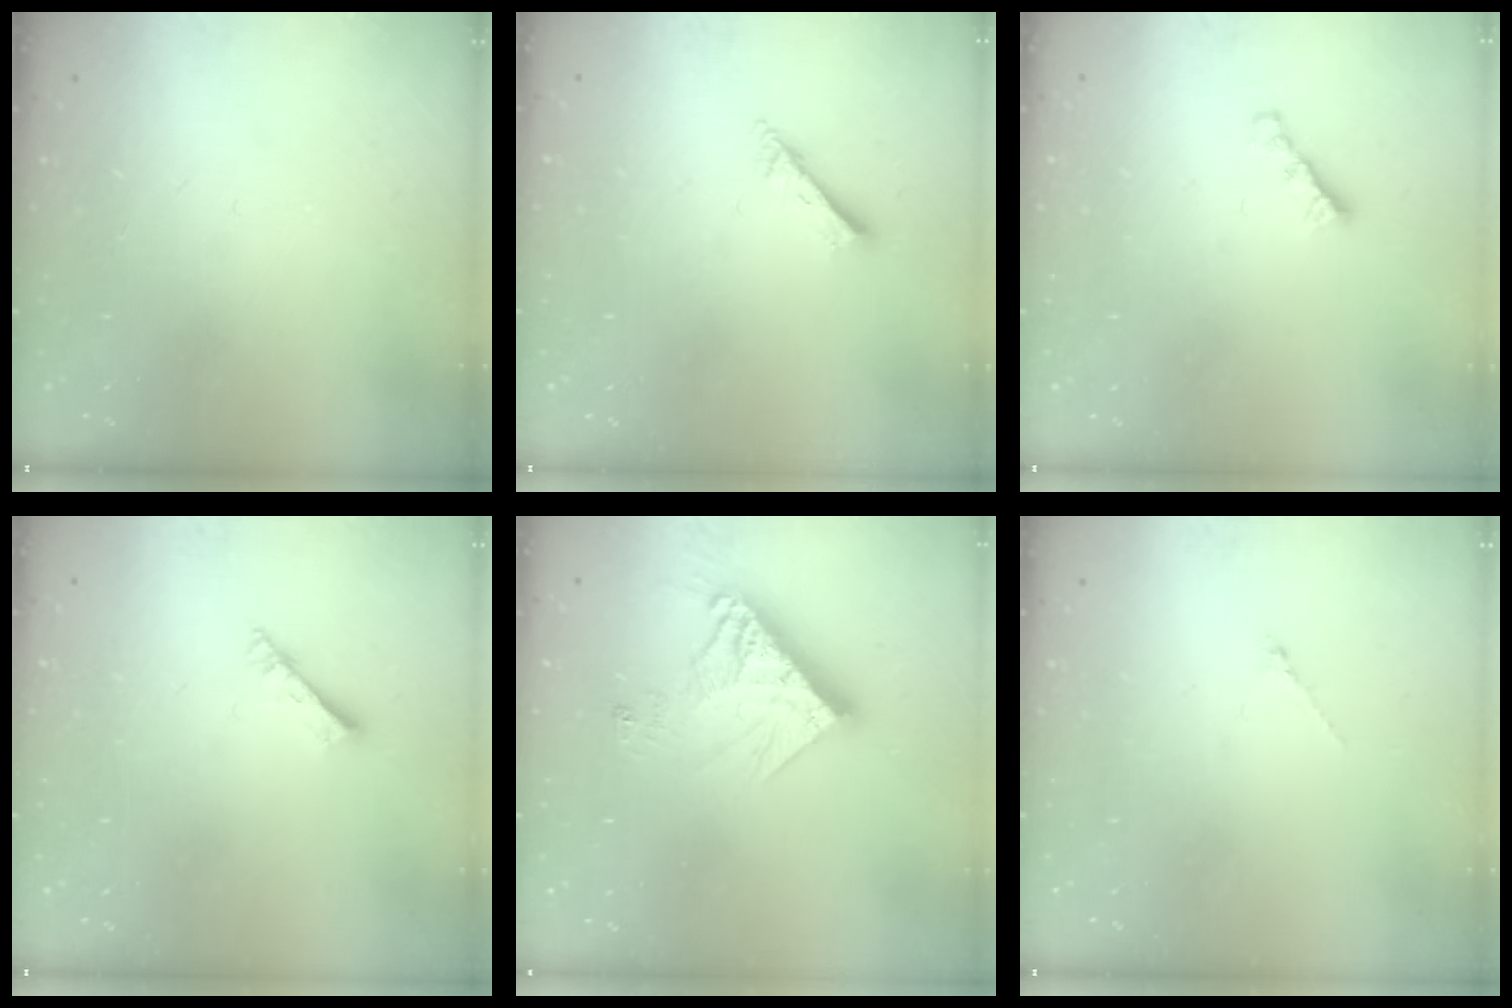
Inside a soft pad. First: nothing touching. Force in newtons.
{"total": 2.5, "press": 2.5, "slide": 0.2}
{"total": 3.0, "press": 3.0, "slide": 0.1}
{"total": 3.4, "press": 3.4, "slide": 0.3}
{"total": 13.1, "press": 13.0, "slide": 1.2}
{"total": 0.6, "press": 0.5, "slide": 0.3}